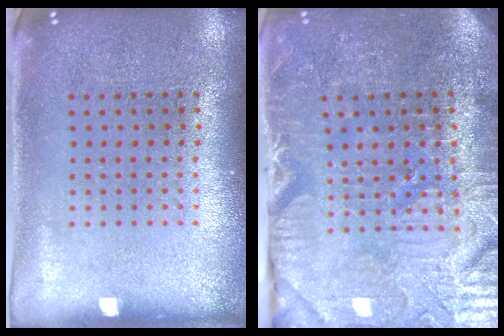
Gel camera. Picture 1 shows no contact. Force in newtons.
{"total": 4.0, "press": 3.9, "slide": 0.6}